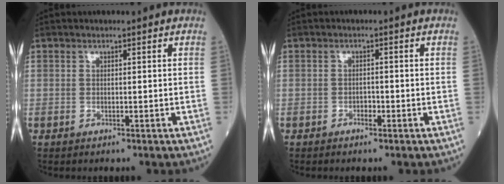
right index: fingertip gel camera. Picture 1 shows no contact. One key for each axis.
{"total": 1.1, "fx": -0.7, "fy": 0.6, "fz": 0.6, "tx": -0.007, "ty": 0.003, "tz": -0.012}